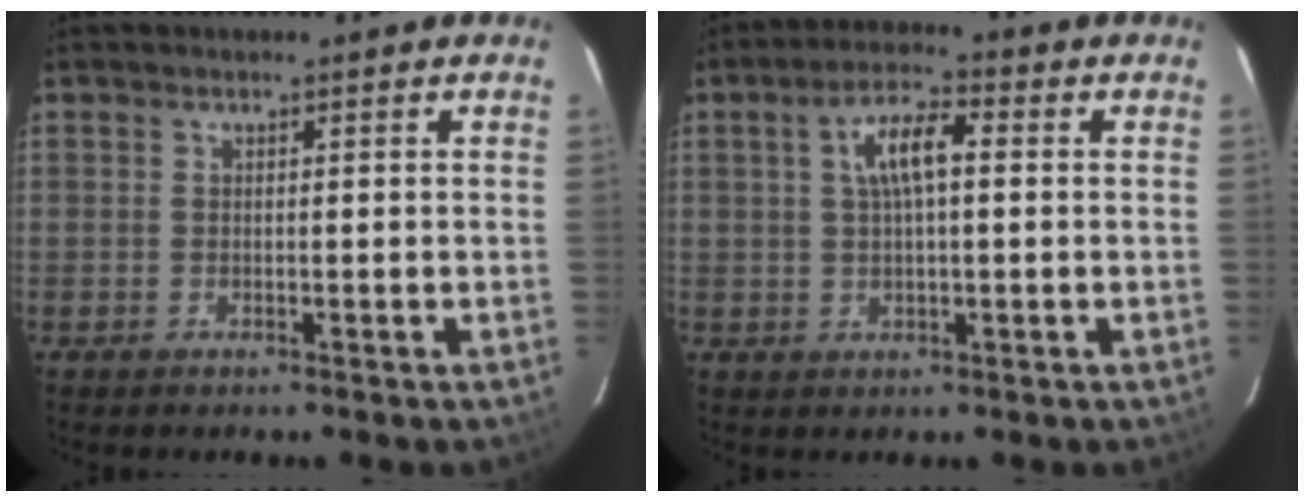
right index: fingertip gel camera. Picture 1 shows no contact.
{"total": 6.8, "force": [1.2, 2.5, 6.2], "torque": [-0.117, 0.017, 0.025]}